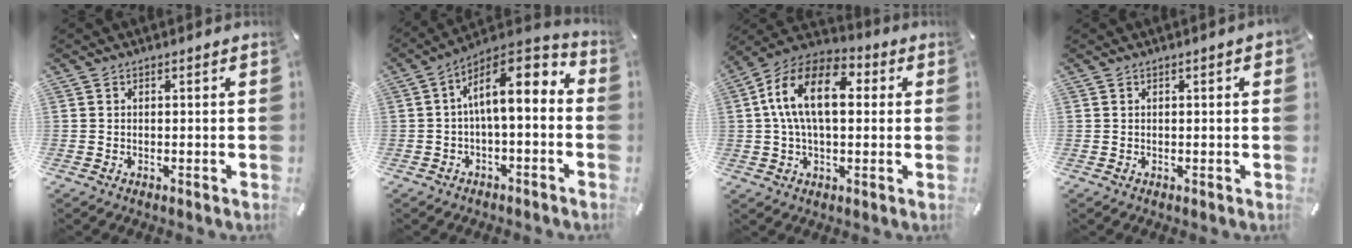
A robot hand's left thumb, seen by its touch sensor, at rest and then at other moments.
{"total": 12.6, "force": [1.8, 5.6, 11.2], "torque": [-0.178, -0.010, 0.028]}
{"total": 15.0, "force": [2.5, 8.9, 11.8], "torque": [-0.236, 0.008, 0.041]}
{"total": 1.5, "force": [0.3, 0.3, 1.5], "torque": [-0.026, 0.003, 0.003]}